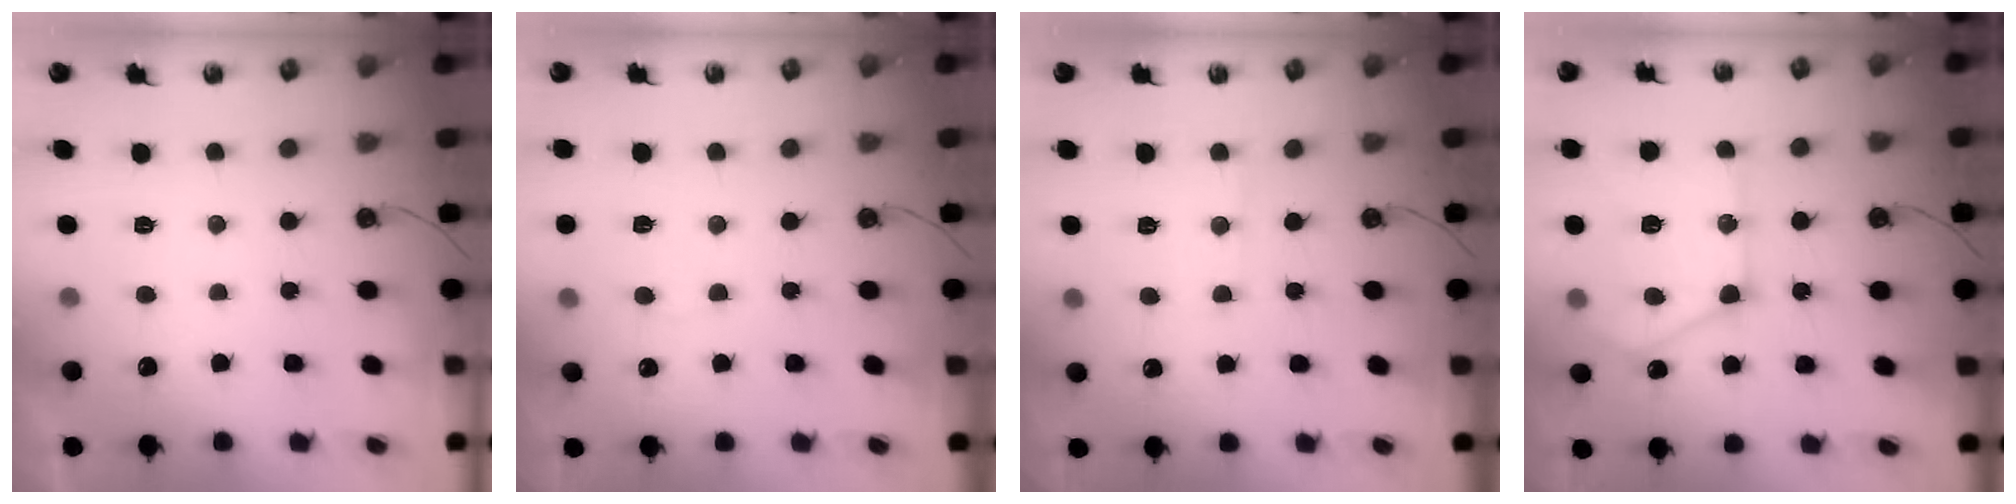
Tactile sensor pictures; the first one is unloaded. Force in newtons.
{"total": 5.3, "press": 5.2, "slide": 0.6}
{"total": 4.7, "press": 4.7, "slide": 0.6}
{"total": 18.7, "press": 18.7, "slide": 1.3}